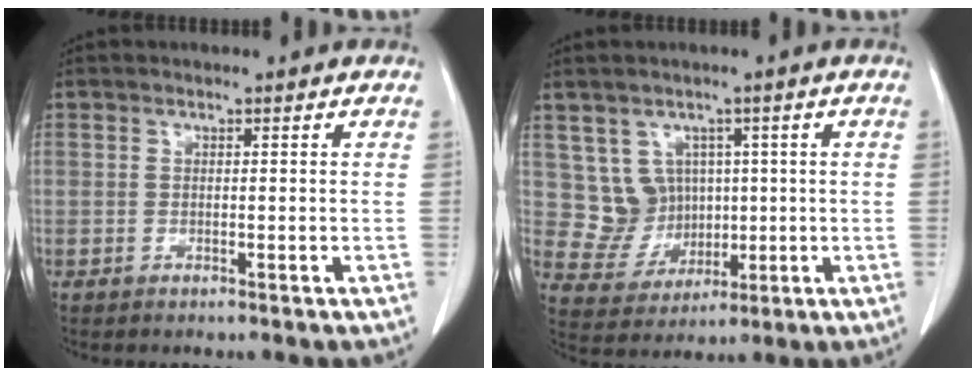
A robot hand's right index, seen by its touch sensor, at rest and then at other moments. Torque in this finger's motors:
{"motor_torque": [-0.09, 0.05, 0.08, -0.02]}